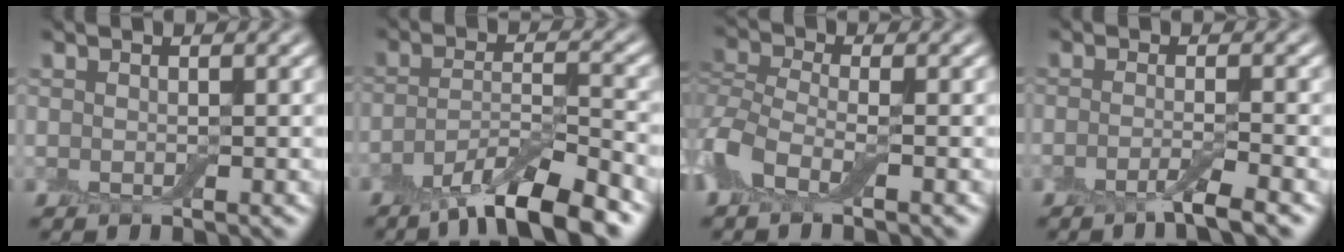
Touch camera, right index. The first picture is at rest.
{"total": 7.8, "force": [-5.4, 1.9, 5.4], "torque": [-0.086, -0.002, -0.096]}
{"total": 5.1, "force": [-2.4, 2.6, 3.7], "torque": [-0.078, 0.004, -0.066]}
{"total": 2.7, "force": [-1.5, 0.4, 2.2], "torque": [-0.029, -0.003, -0.040]}